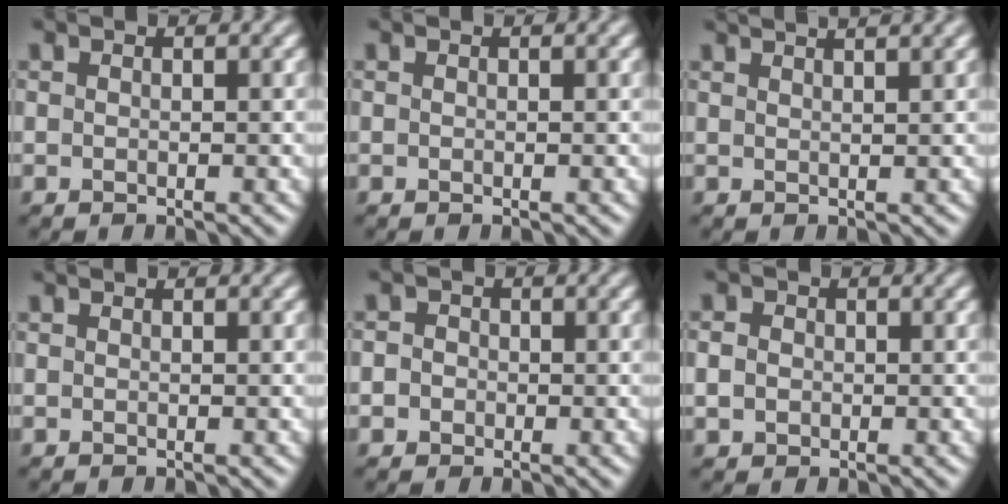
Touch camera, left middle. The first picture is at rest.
{"total": 0.0}
{"total": 5.1, "force": [3.9, 1.8, 2.8], "torque": [-0.015, 0.040, 0.024]}
{"total": 0.0}
{"total": 1.7, "force": [0.0, 1.6, 0.4], "torque": [0.009, 0.005, -0.015]}
{"total": 1.1, "force": [0.1, 1.1, 0.1], "torque": [-0.005, 0.003, 0.000]}